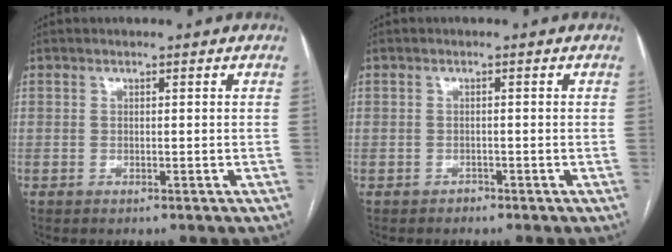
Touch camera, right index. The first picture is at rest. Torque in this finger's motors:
{"motor_torque": [-0.06, -0.01, 0.00, -0.01]}